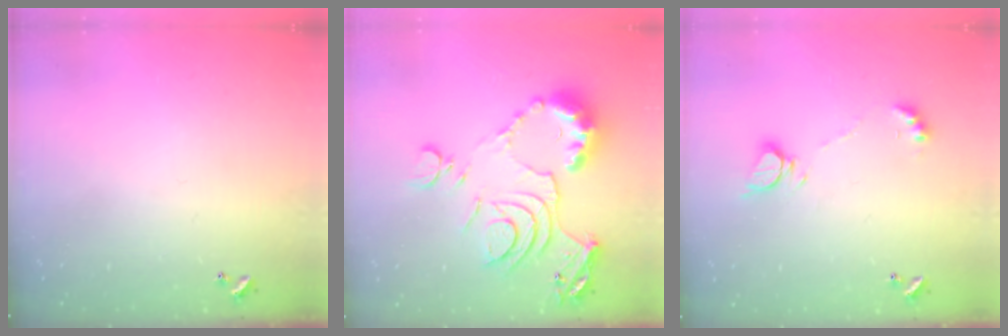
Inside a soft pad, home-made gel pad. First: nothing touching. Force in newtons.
{"total": 15.1, "press": 15.0, "slide": 1.6}
{"total": 6.6, "press": 6.6, "slide": 0.7}